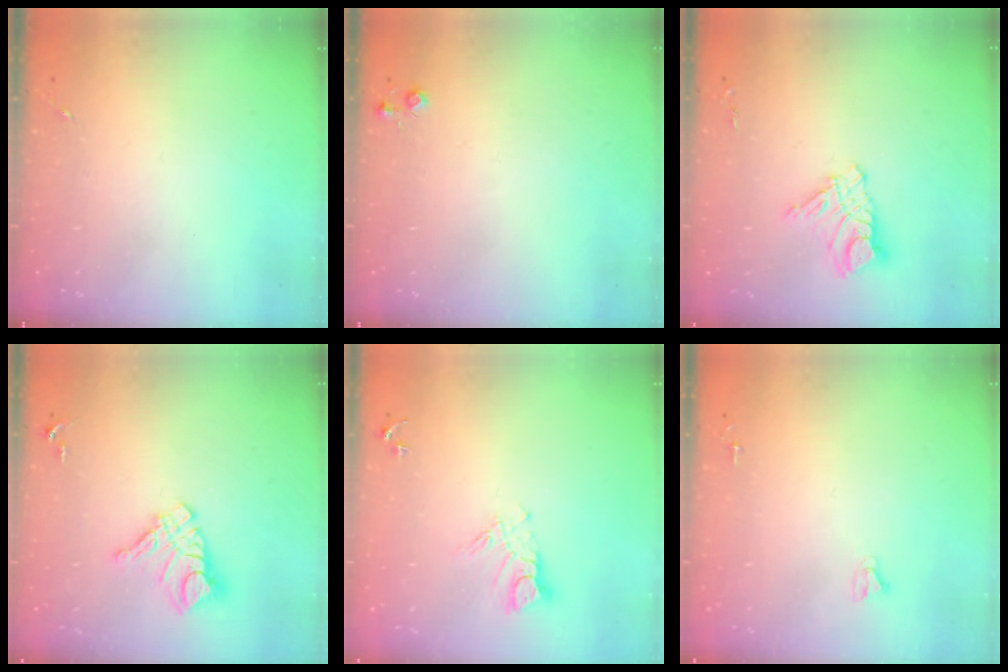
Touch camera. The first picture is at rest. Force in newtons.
{"total": 3.7, "press": 3.7, "slide": 0.5}
{"total": 11.0, "press": 10.9, "slide": 1.0}
{"total": 12.1, "press": 12.0, "slide": 1.1}
{"total": 7.7, "press": 7.7, "slide": 0.7}
{"total": 2.4, "press": 2.4, "slide": 0.2}